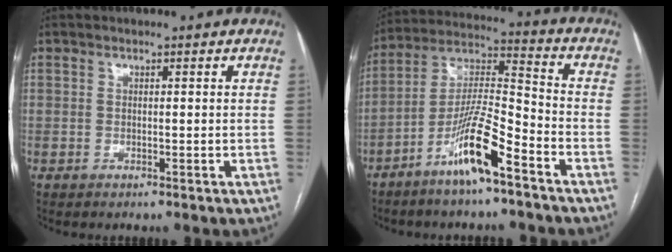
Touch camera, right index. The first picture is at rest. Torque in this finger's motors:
{"motor_torque": [1.18, -0.45, 0.34, 0.16]}